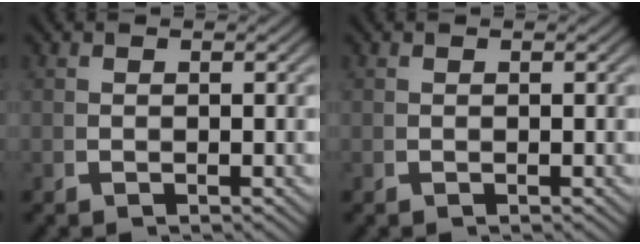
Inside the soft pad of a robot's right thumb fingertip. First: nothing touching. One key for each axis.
{"total": 0.0}